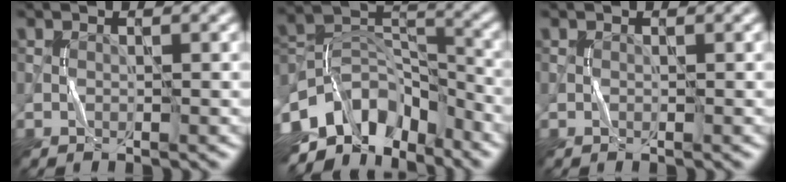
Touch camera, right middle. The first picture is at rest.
{"total": 10.7, "force": [-6.0, 6.4, 6.1], "torque": [-0.108, 0.015, -0.121]}
{"total": 0.0}